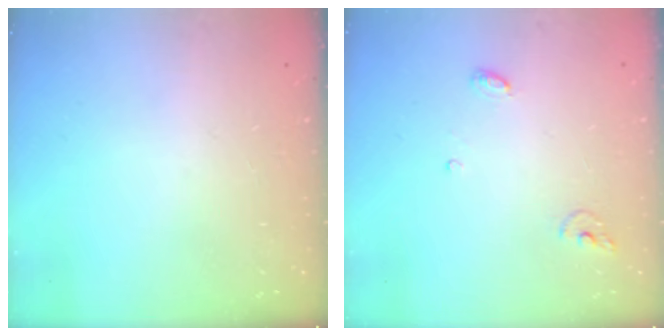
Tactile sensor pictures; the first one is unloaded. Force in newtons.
{"total": 3.8, "press": 3.8, "slide": 0.2}